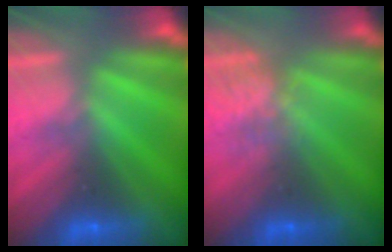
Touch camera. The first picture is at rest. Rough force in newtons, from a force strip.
{"total": 2.5}